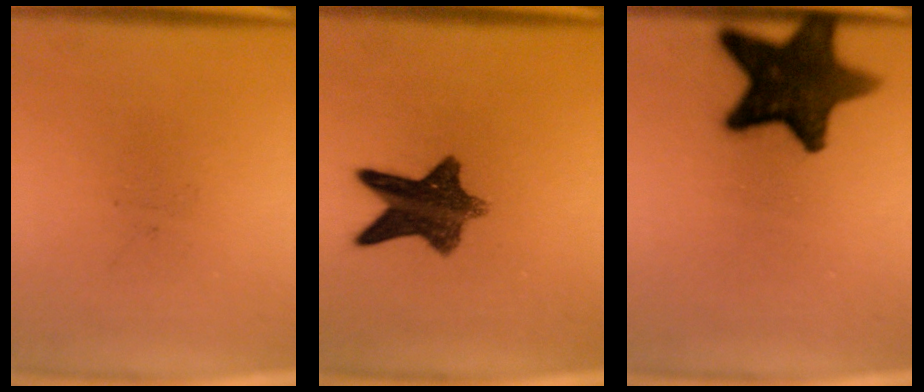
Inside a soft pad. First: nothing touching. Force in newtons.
{"total": 10.2}
{"total": 14.6}